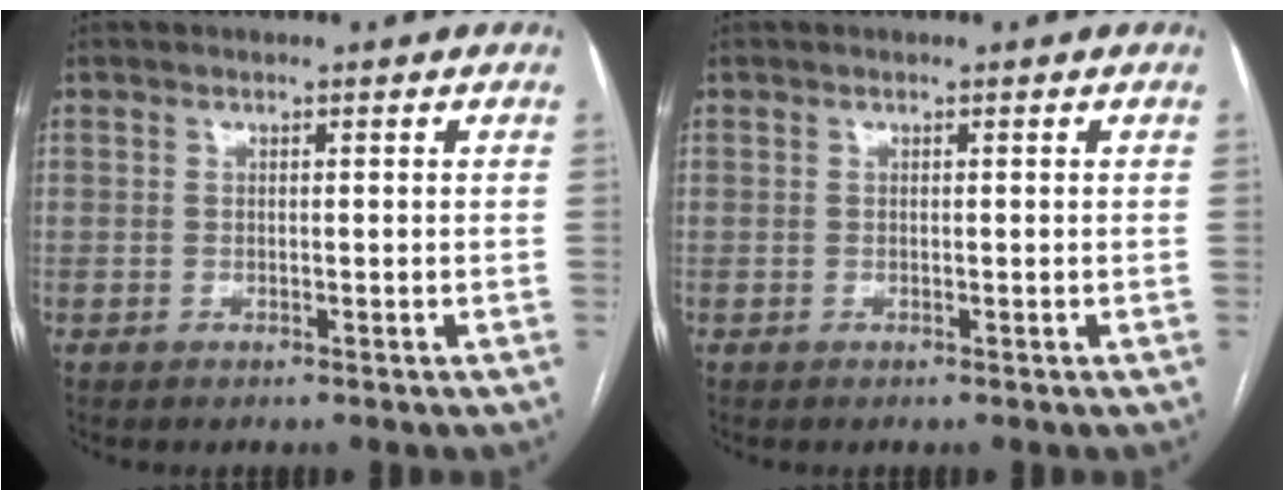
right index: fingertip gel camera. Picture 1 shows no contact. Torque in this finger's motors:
{"motor_torque": [0.00, 0.00, 0.00, 0.00]}